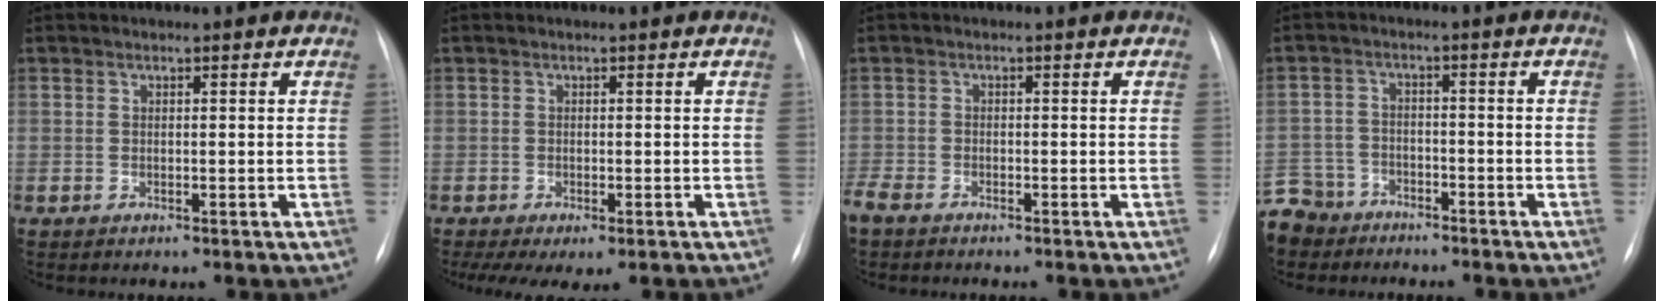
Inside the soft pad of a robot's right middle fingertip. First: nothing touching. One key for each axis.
{"total": 7.0, "fx": -4.5, "fy": 2.7, "fz": 4.6, "tx": -0.070, "ty": -0.012, "tz": -0.065}
{"total": 3.2, "fx": -2.7, "fy": 1.0, "fz": 1.4, "tx": -0.033, "ty": -0.008, "tz": -0.052}
{"total": 11.3, "fx": -8.5, "fy": 7.1, "fz": 2.0, "tx": -0.081, "ty": 0.005, "tz": -0.152}